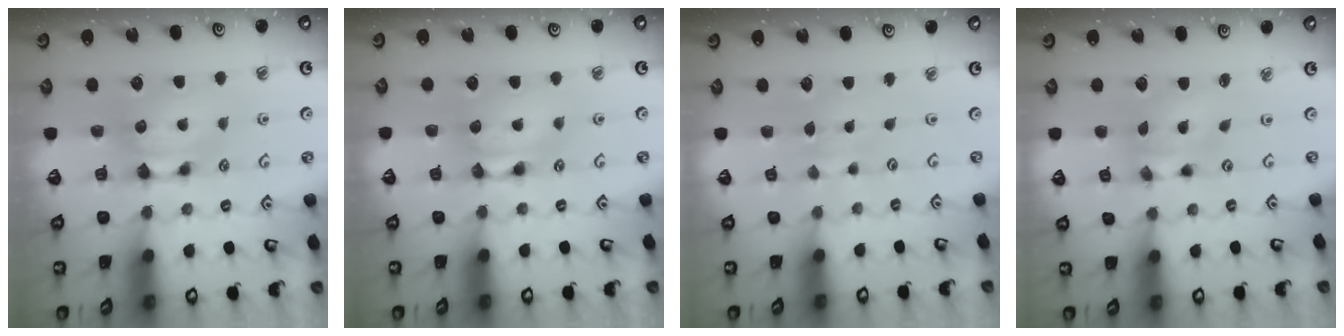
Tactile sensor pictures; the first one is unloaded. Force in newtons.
{"total": 1.5, "press": 1.5, "slide": 0.2}
{"total": 3.8, "press": 3.7, "slide": 0.3}
{"total": 2.0, "press": 1.6, "slide": 1.2}